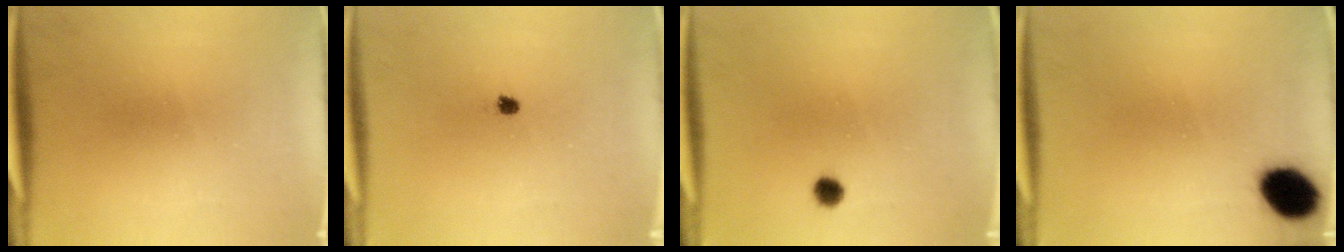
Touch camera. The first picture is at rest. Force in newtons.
{"total": 1.3}
{"total": 1.8}
{"total": 8.9}